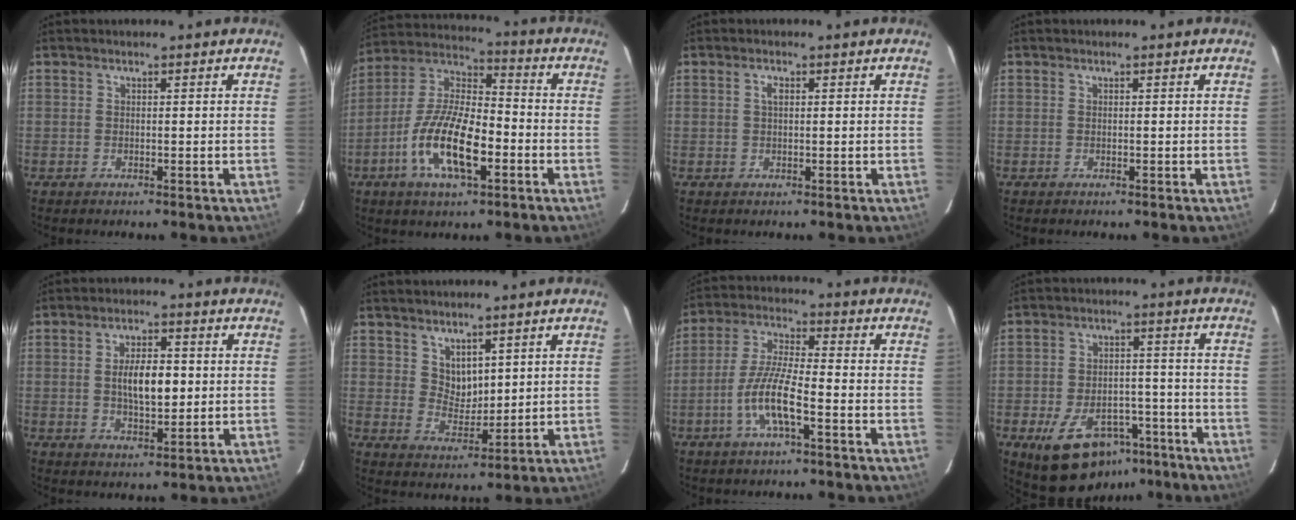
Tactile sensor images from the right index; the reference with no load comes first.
{"total": 15.6, "force": [-5.8, 6.0, 13.2], "torque": [-0.268, -0.005, -0.109]}
{"total": 1.2, "force": [0.3, 0.5, 1.0], "torque": [-0.020, 0.003, 0.004]}
{"total": 0.0}
{"total": 7.5, "force": [0.3, 3.3, 6.8], "torque": [-0.121, 0.003, 0.010]}
{"total": 5.0, "force": [3.2, 3.2, 2.2], "torque": [-0.027, 0.001, 0.067]}
{"total": 9.1, "force": [-4.0, 1.5, 8.0], "torque": [-0.169, -0.001, -0.076]}
{"total": 15.1, "force": [-9.0, 9.1, 8.0], "torque": [-0.159, 0.017, -0.115]}